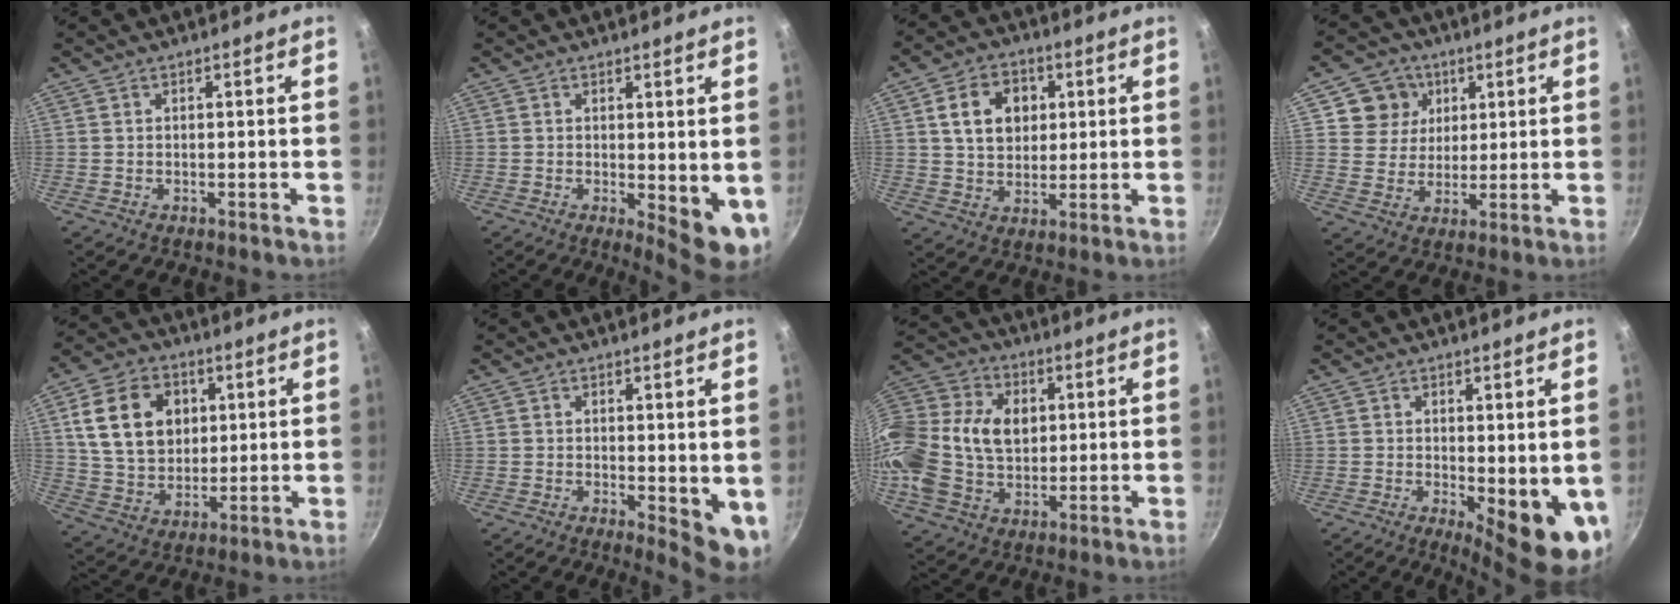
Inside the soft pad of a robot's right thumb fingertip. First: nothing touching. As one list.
[{"total": 7.1, "force": [0.1, 2.9, 6.5], "torque": [-0.070, -0.011, 0.009]}, {"total": 10.7, "force": [2.7, 8.1, 6.3], "torque": [-0.080, 0.005, 0.042]}, {"total": 8.5, "force": [3.3, 7.6, 2.0], "torque": [0.004, -0.007, 0.050]}, {"total": 15.7, "force": [4.1, 11.9, 9.5], "torque": [-0.146, -0.002, 0.075]}, {"total": 6.1, "force": [0.6, 2.7, 5.4], "torque": [-0.057, -0.010, 0.012]}, {"total": 22.6, "force": [2.7, 16.6, 15.1], "torque": [-0.306, 0.030, 0.043]}, {"total": 9.9, "force": [-0.3, 3.8, 9.2], "torque": [-0.096, -0.015, 0.006]}]